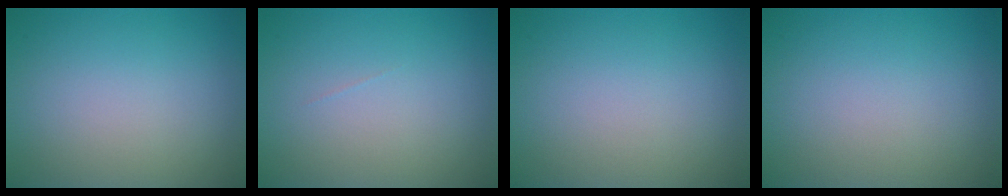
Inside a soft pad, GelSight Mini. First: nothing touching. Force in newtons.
{"total": 0.0}
{"total": 0.0}
{"total": 0.0}